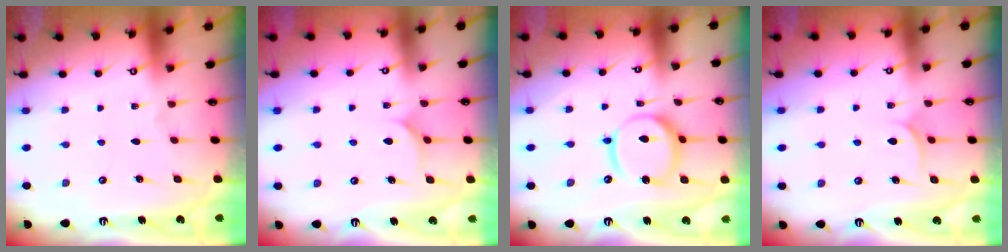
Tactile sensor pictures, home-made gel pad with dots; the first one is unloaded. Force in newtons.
{"total": 5.9, "press": 5.8, "slide": 0.6}
{"total": 15.8, "press": 15.7, "slide": 1.8}
{"total": 5.4, "press": 5.4, "slide": 0.6}